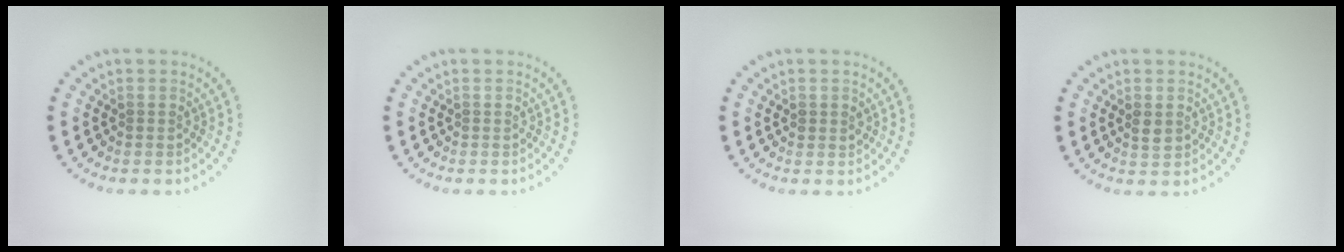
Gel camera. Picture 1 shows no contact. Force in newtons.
{"total": 0.0}
{"total": 0.9, "press": 0.8, "slide": 0.3}
{"total": 1.5, "press": 1.5, "slide": 0.1}